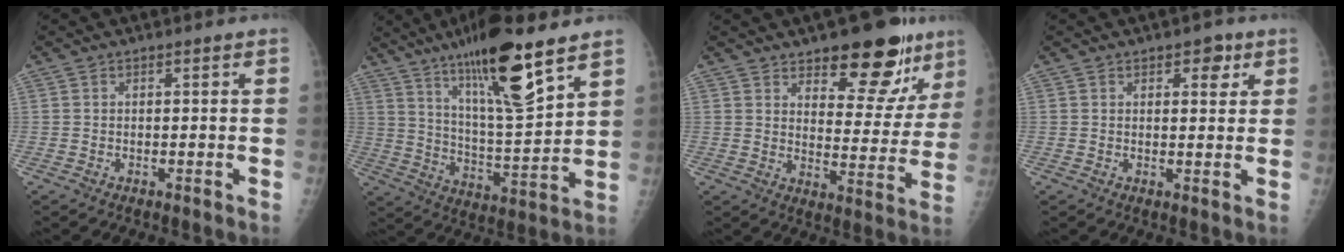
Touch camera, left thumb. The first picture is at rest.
{"total": 17.8, "force": [11.5, 3.0, 13.3], "torque": [-0.210, -0.066, 0.202]}
{"total": 15.8, "force": [10.6, 6.8, 9.5], "torque": [-0.064, -0.069, 0.149]}
{"total": 3.4, "force": [1.8, 2.1, 2.1], "torque": [-0.002, -0.006, 0.019]}